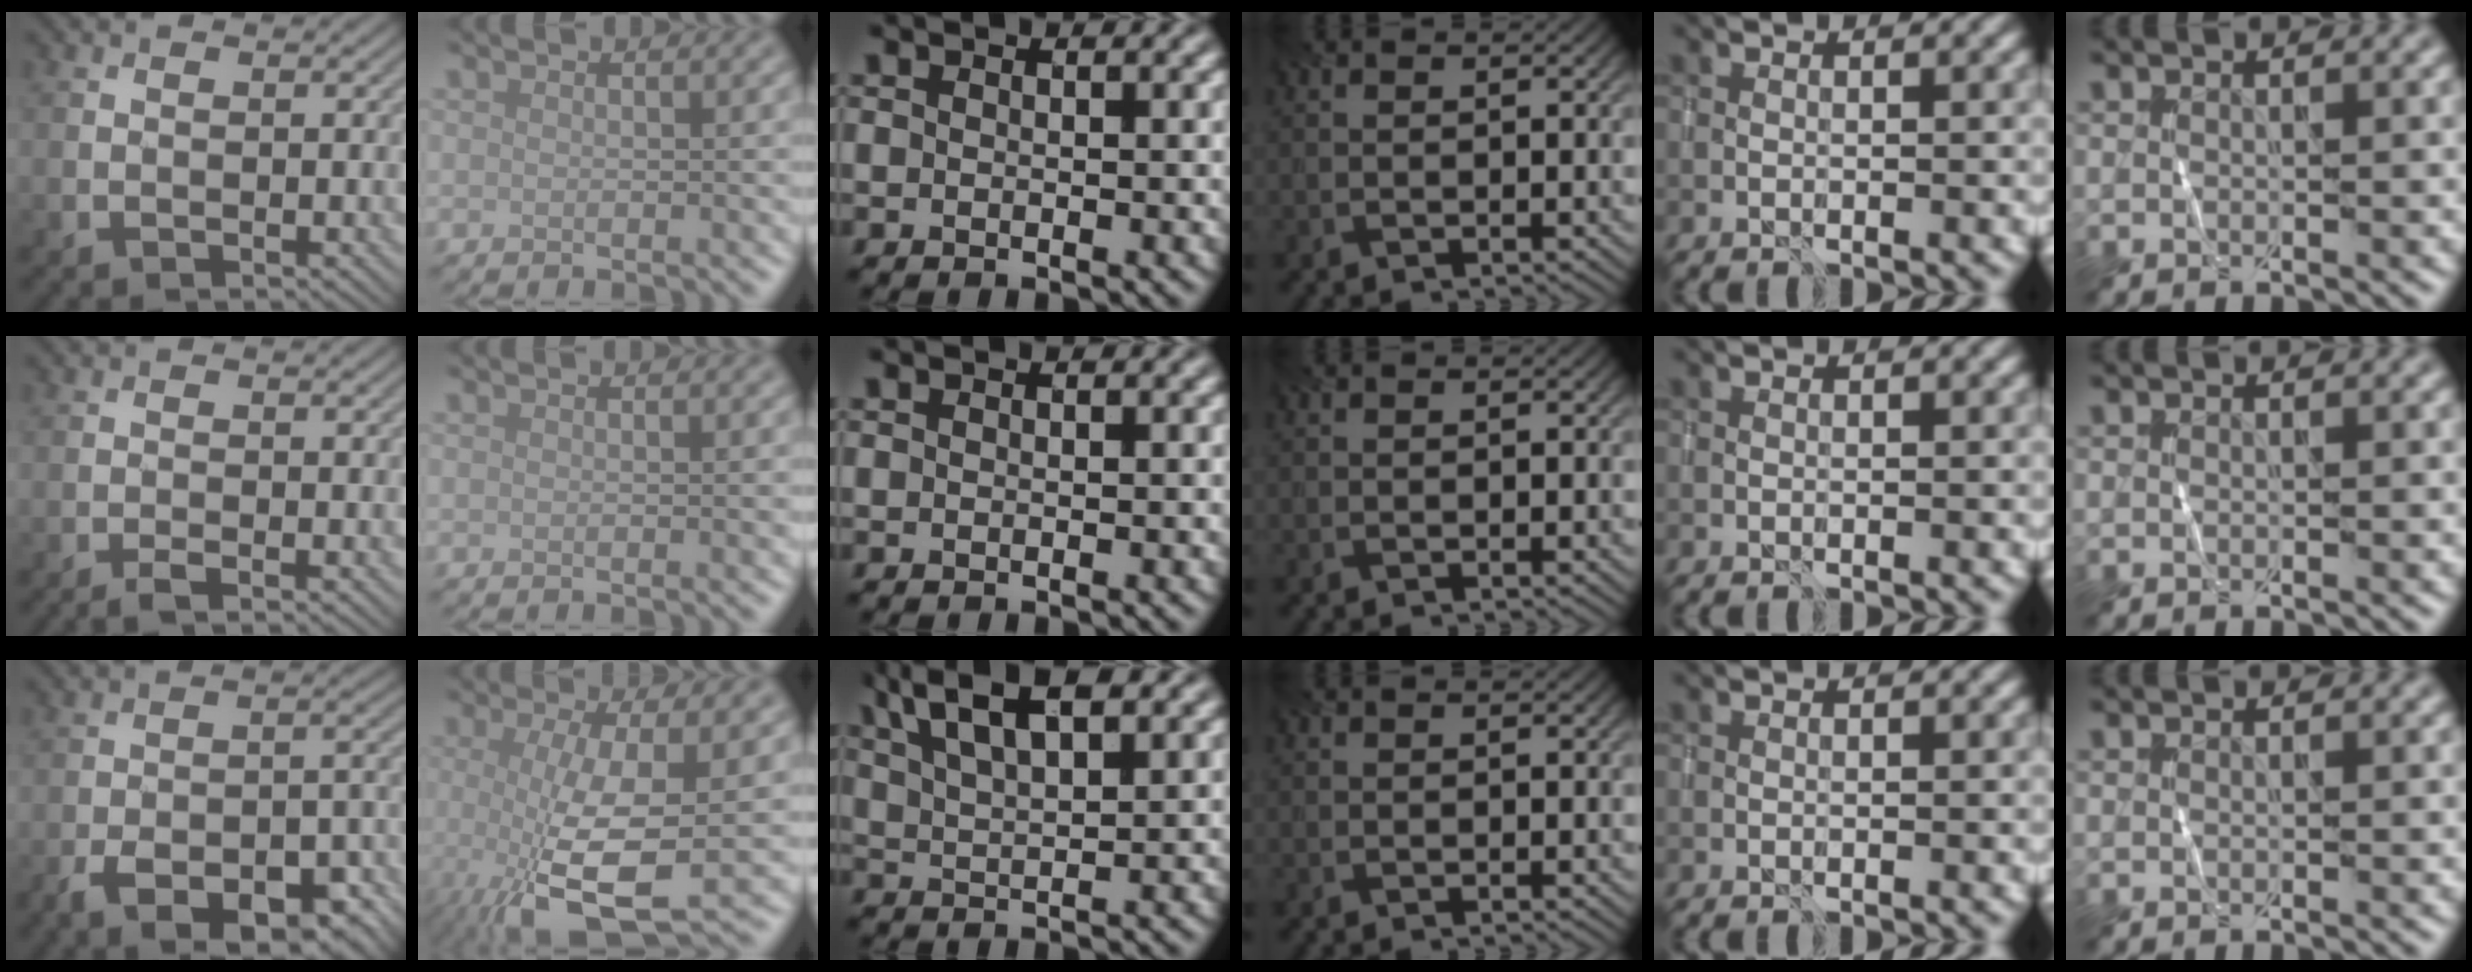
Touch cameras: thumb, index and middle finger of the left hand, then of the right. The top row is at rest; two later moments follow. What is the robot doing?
{"motion": "wrap", "object": "sponge"}